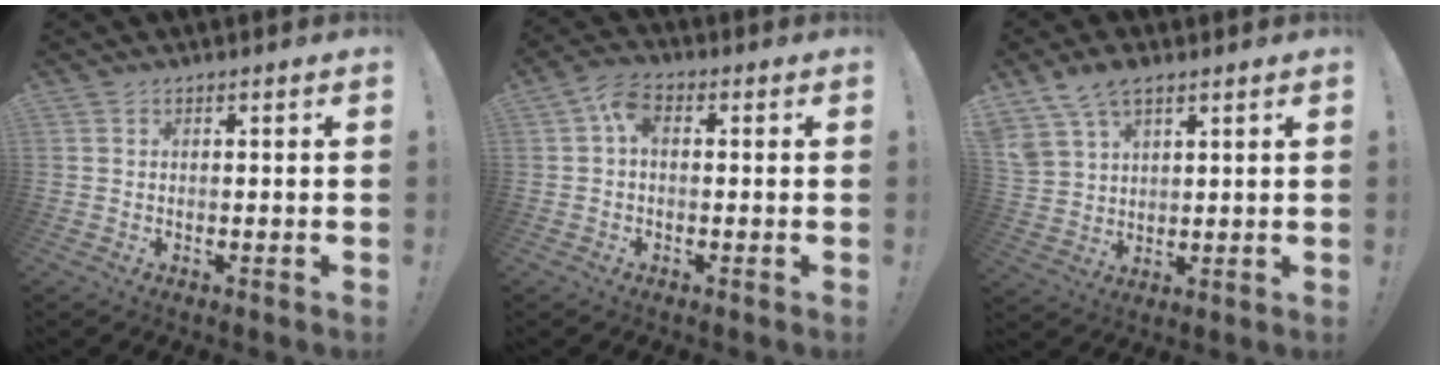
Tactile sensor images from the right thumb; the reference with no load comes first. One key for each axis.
{"total": 5.3, "fx": 0.6, "fy": 3.1, "fz": 4.3, "tx": -0.078, "ty": 0.002, "tz": 0.009}
{"total": 8.8, "fx": 6.0, "fy": 4.5, "fz": 4.5, "tx": -0.104, "ty": -0.019, "tz": 0.119}